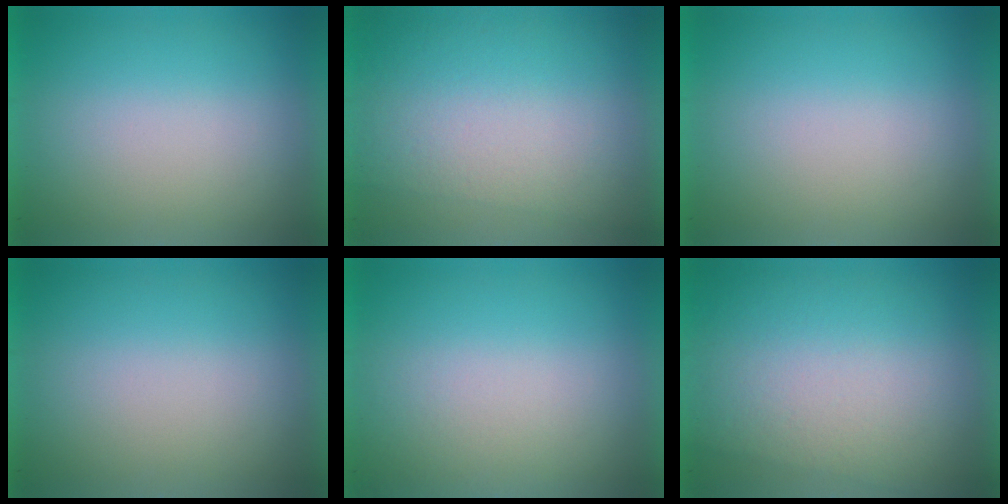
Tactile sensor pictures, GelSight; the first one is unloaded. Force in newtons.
{"total": 2.8}
{"total": 0.0}
{"total": 0.0}
{"total": 2.0}
{"total": 3.1}